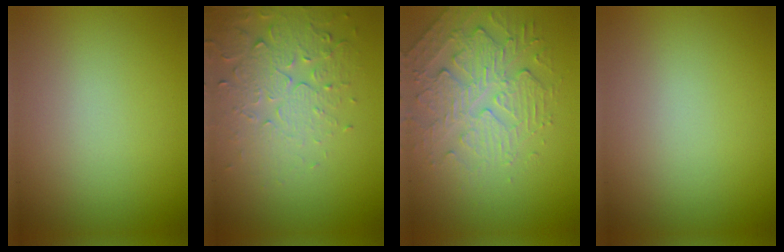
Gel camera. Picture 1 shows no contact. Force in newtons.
{"total": 5.3, "press": 3.9, "slide": 3.6}
{"total": 4.8, "press": 3.8, "slide": 3.0}
{"total": 0.0}